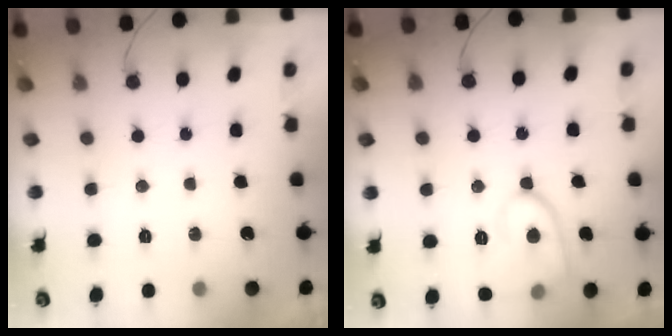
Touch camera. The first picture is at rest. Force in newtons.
{"total": 10.0, "press": 10.0, "slide": 0.5}